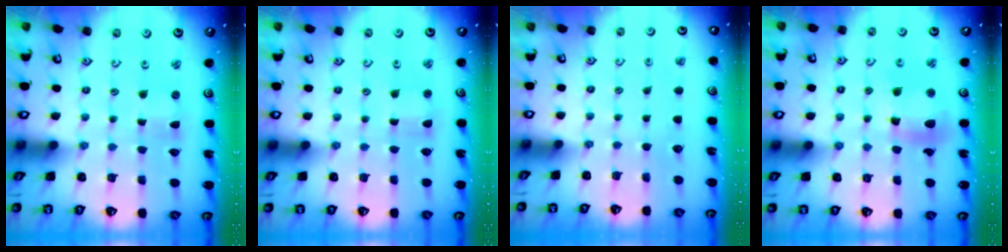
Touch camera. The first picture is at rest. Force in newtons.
{"total": 2.1, "press": 2.1, "slide": 0.3}
{"total": 0.0}
{"total": 11.1, "press": 11.0, "slide": 1.4}